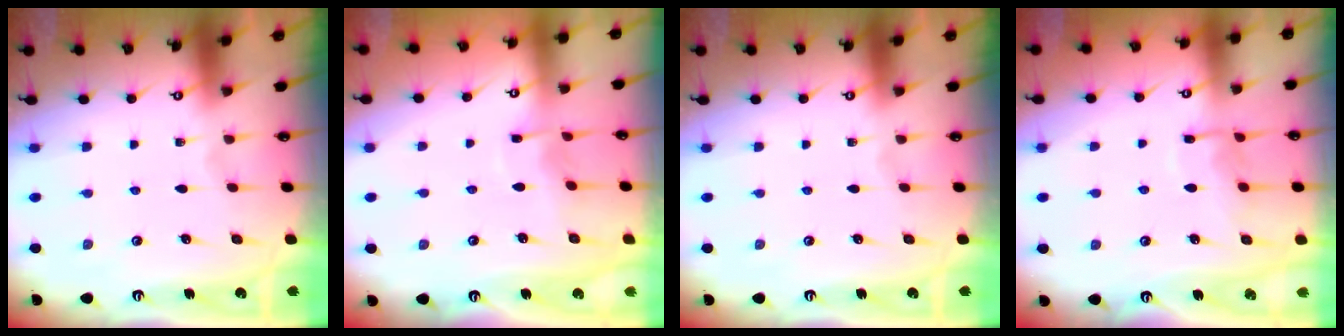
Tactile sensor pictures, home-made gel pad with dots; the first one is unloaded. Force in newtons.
{"total": 4.2, "press": 4.2, "slide": 0.1}
{"total": 0.0}
{"total": 7.2, "press": 7.2, "slide": 0.6}